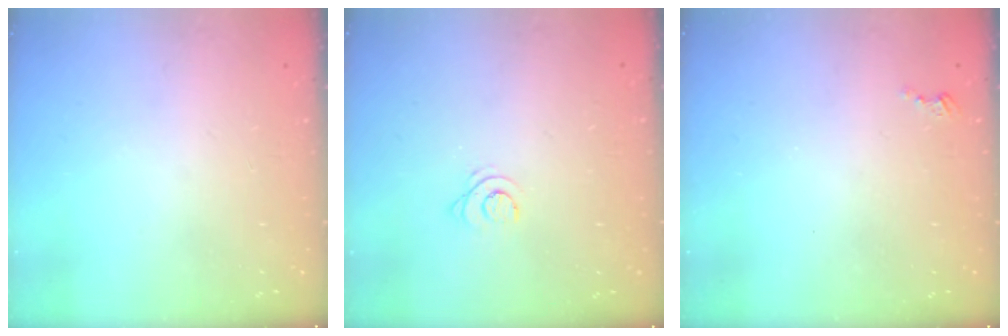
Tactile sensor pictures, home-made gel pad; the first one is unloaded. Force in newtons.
{"total": 3.9, "press": 3.9, "slide": 0.5}
{"total": 2.5, "press": 2.5, "slide": 0.3}